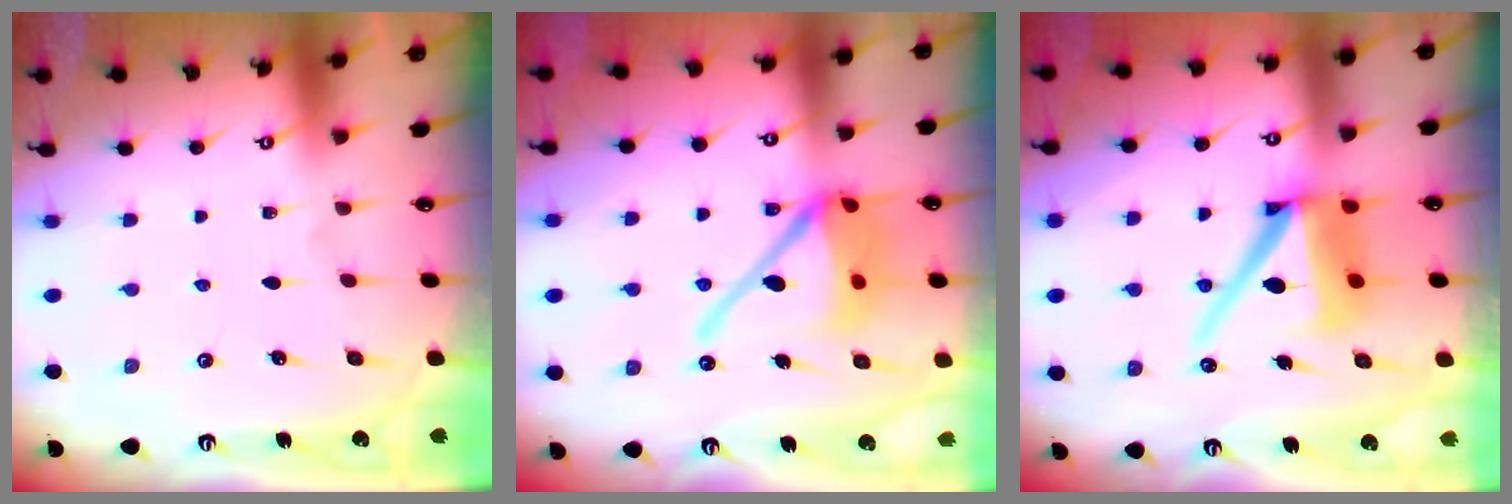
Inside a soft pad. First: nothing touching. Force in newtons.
{"total": 14.4, "press": 14.2, "slide": 1.9}
{"total": 14.5, "press": 14.4, "slide": 1.6}